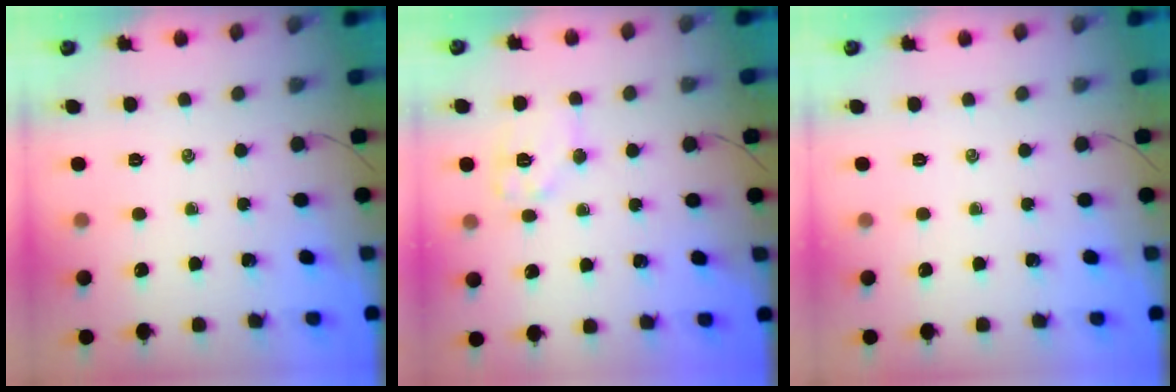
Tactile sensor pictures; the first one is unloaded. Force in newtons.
{"total": 9.7, "press": 9.7, "slide": 0.8}
{"total": 0.0}